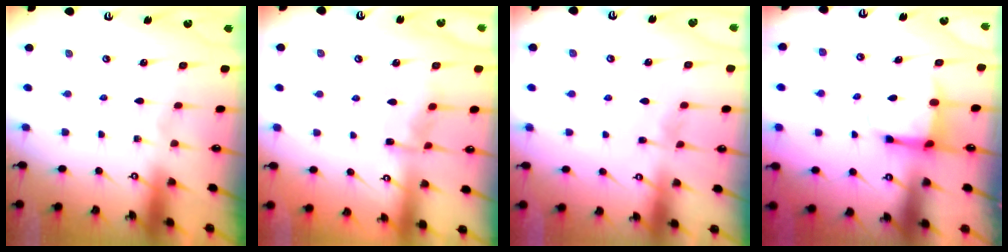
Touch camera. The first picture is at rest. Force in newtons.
{"total": 6.0, "press": 5.9, "slide": 0.6}
{"total": 5.1, "press": 5.0, "slide": 0.5}
{"total": 4.0, "press": 3.9, "slide": 1.0}